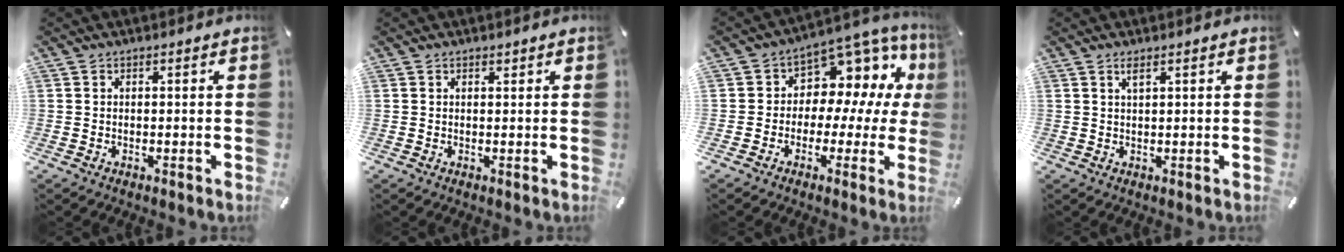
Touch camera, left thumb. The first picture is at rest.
{"total": 0.6, "force": [0.4, 0.4, 0.1], "torque": [-0.002, 0.001, 0.008]}
{"total": 8.5, "force": [1.8, 6.9, 4.6], "torque": [-0.080, -0.027, 0.036]}
{"total": 1.6, "force": [1.0, 0.2, 1.3], "torque": [-0.026, 0.000, 0.016]}